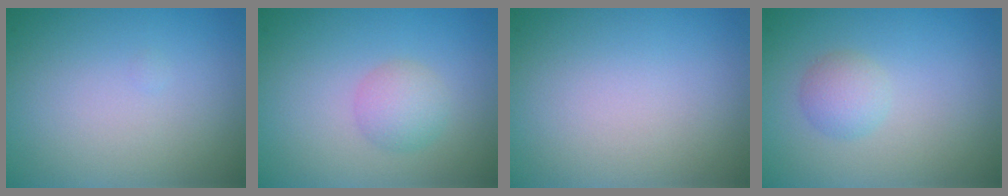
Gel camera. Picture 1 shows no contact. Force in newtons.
{"total": 2.2, "press": 2.2, "slide": 0.1}
{"total": 0.0}
{"total": 1.8, "press": 1.8, "slide": 0.1}